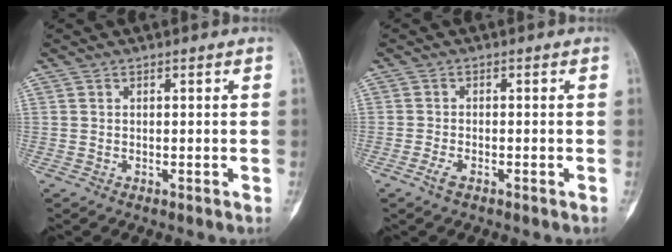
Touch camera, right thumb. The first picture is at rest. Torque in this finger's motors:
{"motor_torque": [-0.72, 0.09, 0.32, 0.07, -0.05]}